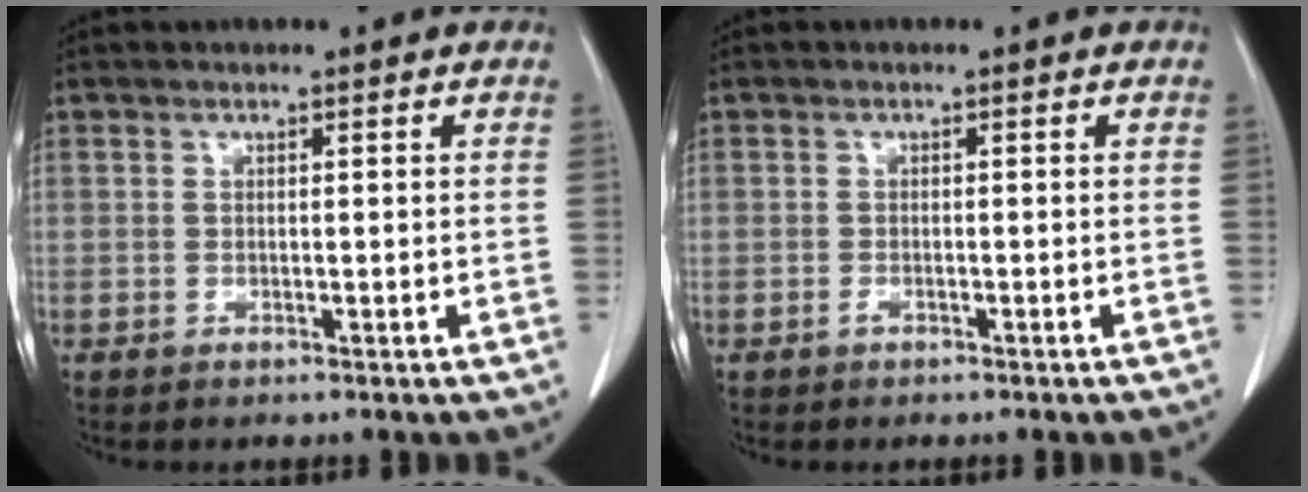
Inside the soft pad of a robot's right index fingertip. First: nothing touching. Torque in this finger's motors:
{"motor_torque": [0.11, -0.11, -0.05, 0.00]}